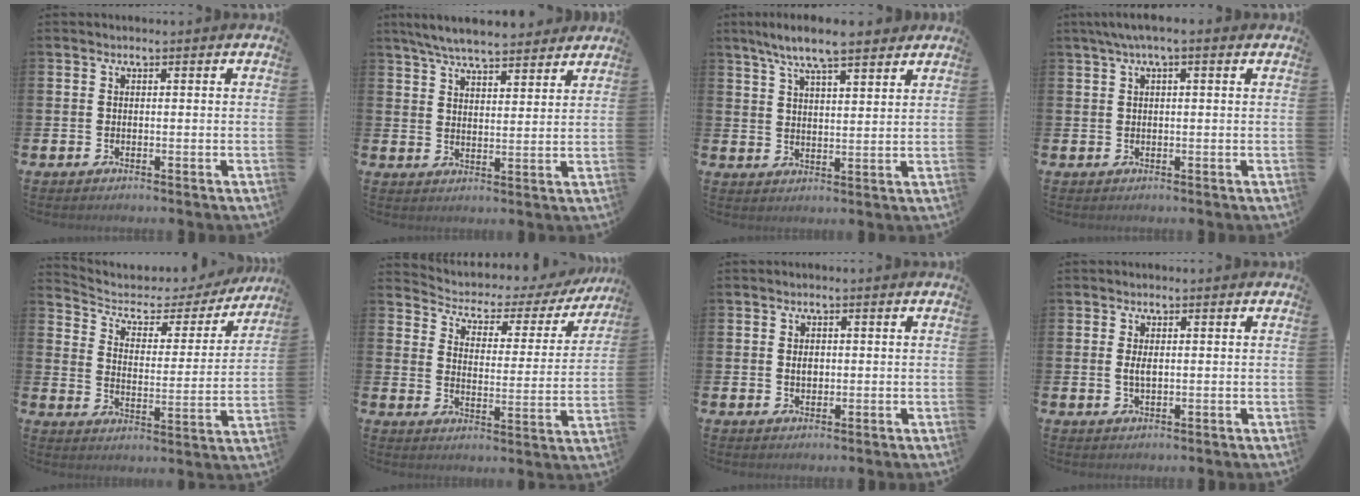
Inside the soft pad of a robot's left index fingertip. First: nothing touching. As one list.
[{"total": 6.8, "force": [6.5, 1.0, 1.8], "torque": [-0.053, -0.027, 0.118]}, {"total": 7.6, "force": [6.8, 1.1, 3.3], "torque": [-0.078, -0.019, 0.123]}, {"total": 2.5, "force": [1.3, 0.4, 2.1], "torque": [-0.037, 0.004, 0.022]}, {"total": 5.0, "force": [4.2, 2.4, 1.4], "torque": [-0.059, -0.033, 0.063]}, {"total": 3.8, "force": [3.2, 1.9, 0.8], "torque": [-0.043, -0.028, 0.044]}, {"total": 1.6, "force": [0.2, 1.2, 1.1], "torque": [0.001, -0.001, -0.002]}, {"total": 1.9, "force": [0.2, 0.9, 1.7], "torque": [-0.027, 0.001, 0.001]}]